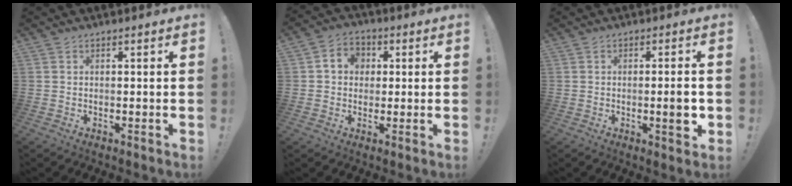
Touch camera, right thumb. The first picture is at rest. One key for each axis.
{"total": 6.8, "fx": 1.5, "fy": 5.9, "fz": 3.1, "tx": -0.051, "ty": 0.008, "tz": 0.030}
{"total": 4.2, "fx": -0.8, "fy": 0.9, "fz": 4.0, "tx": -0.047, "ty": -0.004, "tz": -0.015}